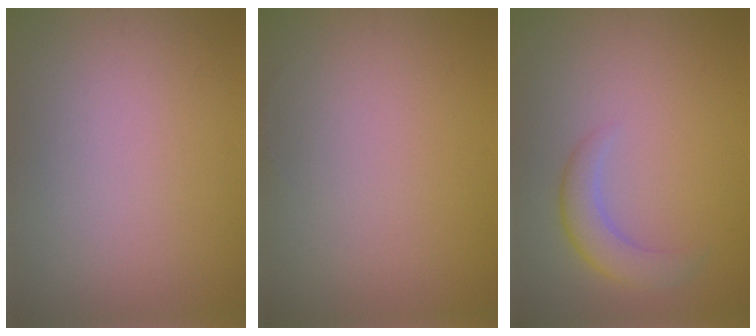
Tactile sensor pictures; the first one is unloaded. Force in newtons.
{"total": 0.0}
{"total": 2.7, "press": 2.7, "slide": 0.2}